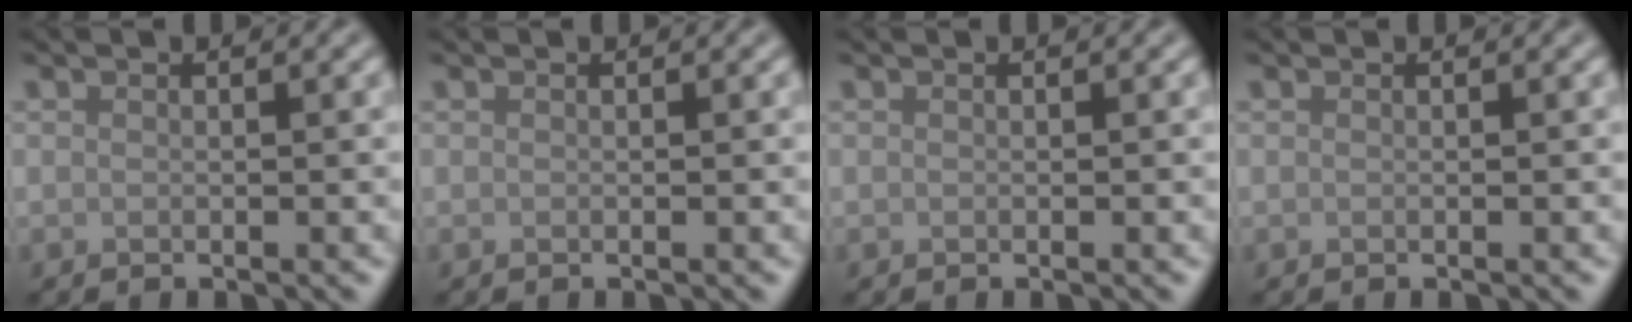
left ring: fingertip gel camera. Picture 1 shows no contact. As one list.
[{"total": 0.0}, {"total": 0.0}, {"total": 0.0}]